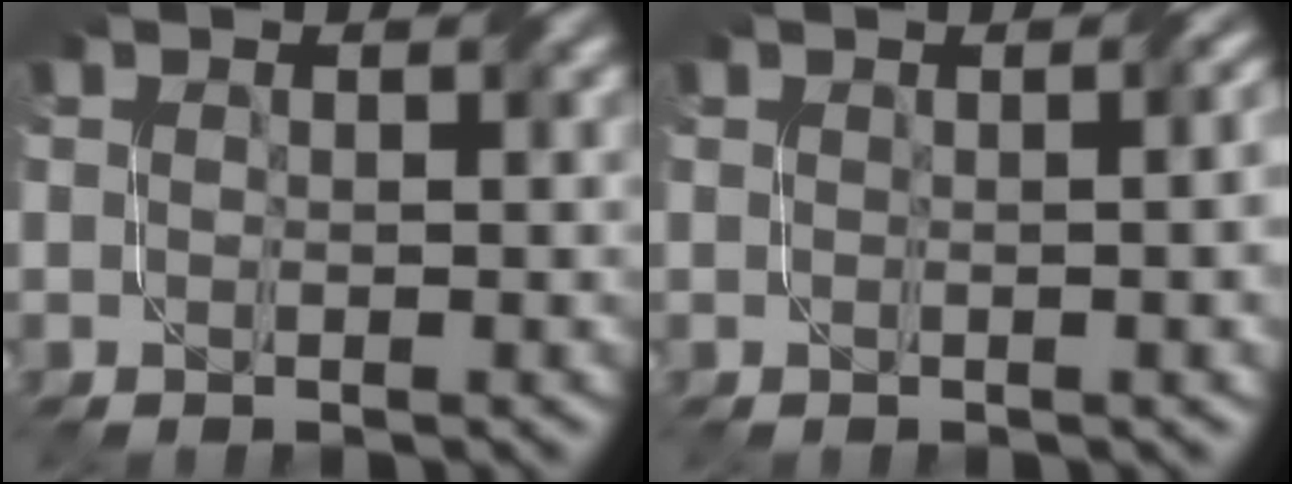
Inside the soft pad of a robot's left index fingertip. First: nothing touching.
{"total": 4.1, "force": [0.4, 1.7, 3.7], "torque": [-0.021, 0.013, 0.006]}